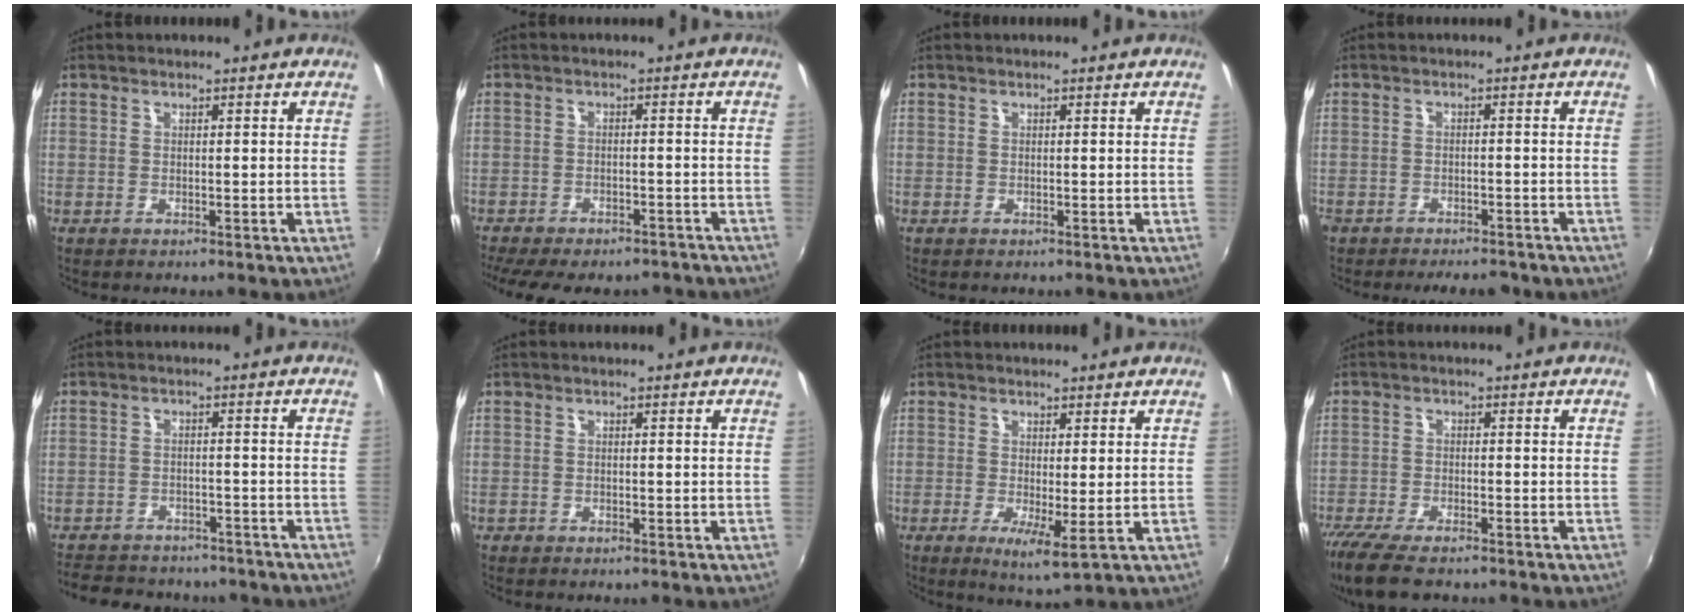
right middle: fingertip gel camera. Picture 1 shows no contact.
{"total": 14.7, "force": [-12.4, 4.7, 6.3], "torque": [-0.137, -0.022, -0.163]}
{"total": 0.0}
{"total": 7.6, "force": [-6.3, 2.9, 2.9], "torque": [-0.077, -0.012, -0.092]}
{"total": 16.9, "force": [-14.0, 6.7, 6.6], "torque": [-0.144, -0.003, -0.183]}
{"total": 0.8, "force": [-0.7, 0.5, 0.1], "torque": [-0.008, -0.002, -0.012]}
{"total": 4.4, "force": [-0.3, 0.4, 4.3], "torque": [-0.073, -0.012, -0.001]}
{"total": 10.8, "force": [-8.7, 2.7, 5.7], "torque": [-0.138, -0.041, -0.157]}